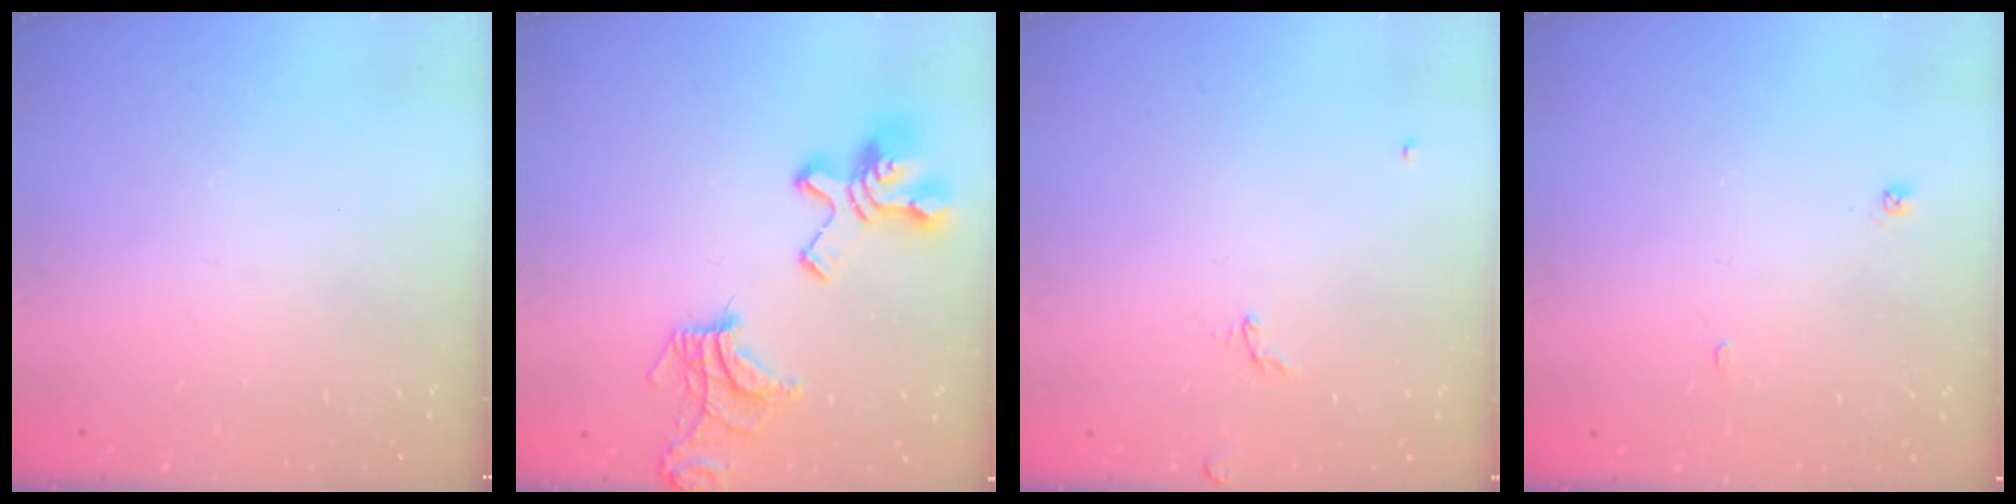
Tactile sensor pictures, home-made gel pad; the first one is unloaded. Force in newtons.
{"total": 13.8, "press": 13.6, "slide": 2.0}
{"total": 2.8, "press": 2.8, "slide": 0.3}
{"total": 4.6, "press": 4.5, "slide": 0.2}